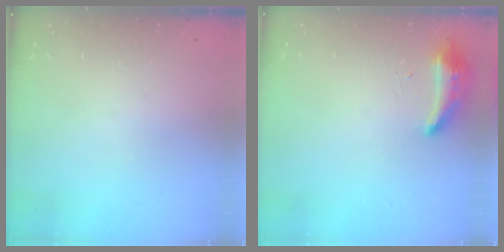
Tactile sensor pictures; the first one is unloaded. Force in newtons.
{"total": 8.5, "press": 8.4, "slide": 1.6}